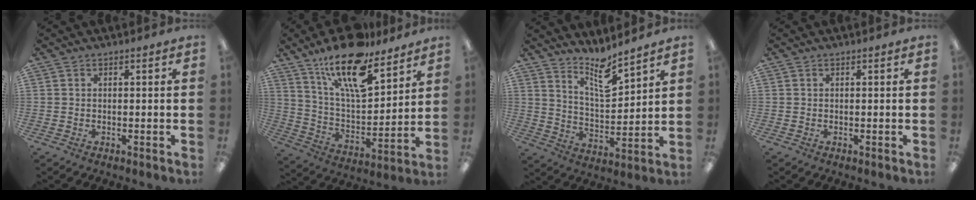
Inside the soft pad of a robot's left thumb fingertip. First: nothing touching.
{"total": 19.5, "force": [14.1, 6.8, 11.7], "torque": [-0.200, -0.083, 0.241]}
{"total": 10.1, "force": [8.3, 2.6, 5.1], "torque": [-0.083, -0.059, 0.144]}
{"total": 0.0}